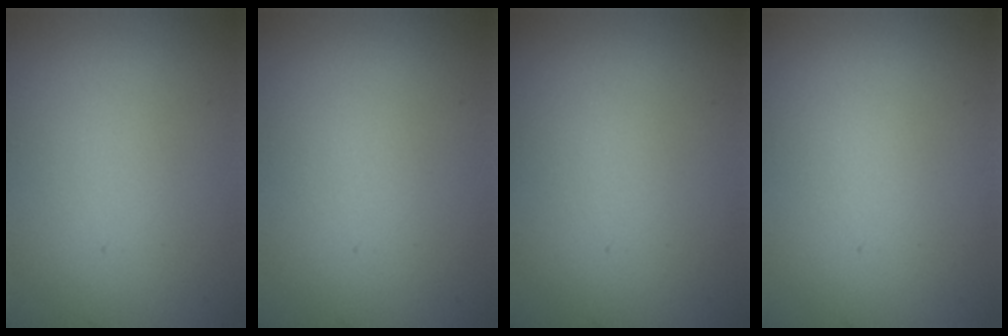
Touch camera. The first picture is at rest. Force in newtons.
{"total": 0.0}
{"total": 0.0}
{"total": 0.0}